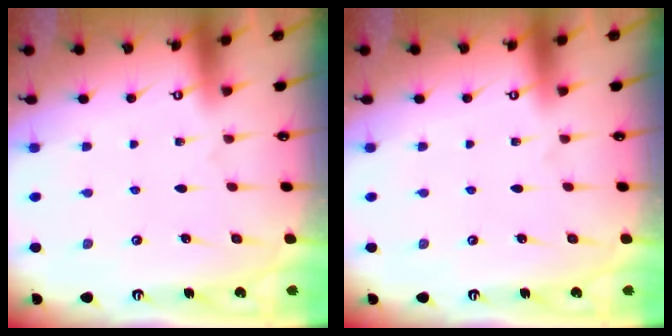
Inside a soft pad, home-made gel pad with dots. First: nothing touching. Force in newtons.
{"total": 0.0}